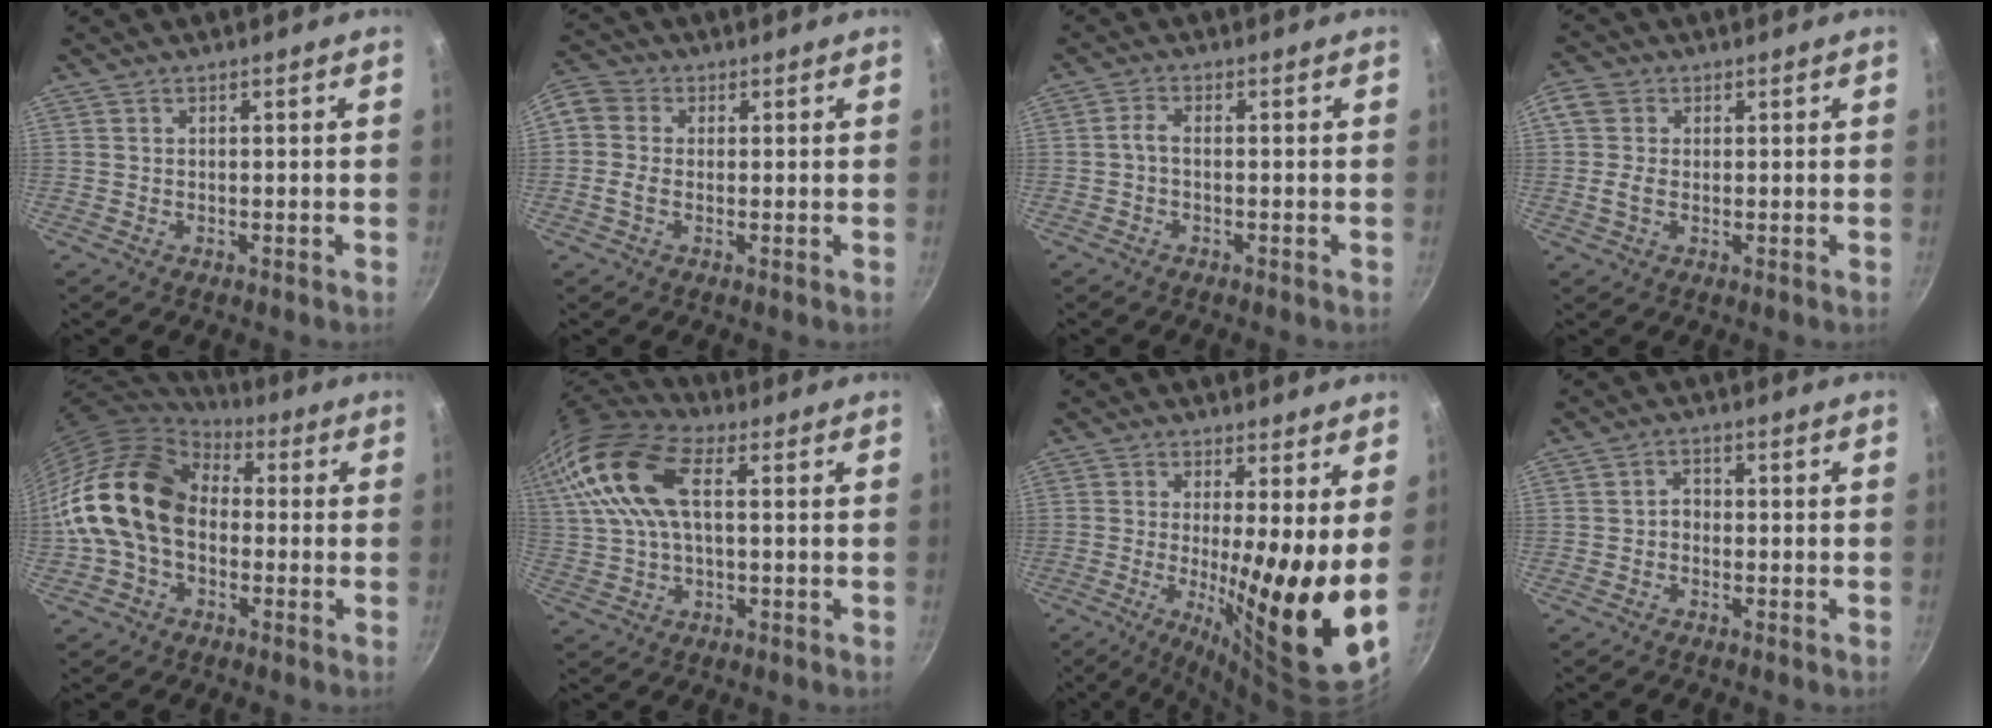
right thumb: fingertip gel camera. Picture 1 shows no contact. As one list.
[{"total": 6.7, "force": [-0.2, 5.3, 4.2], "torque": [-0.092, 0.025, -0.020]}, {"total": 2.1, "force": [-0.6, 0.8, 1.9], "torque": [-0.050, 0.011, -0.018]}, {"total": 4.5, "force": [0.1, 3.4, 2.9], "torque": [-0.056, 0.002, -0.009]}, {"total": 18.0, "force": [-0.1, 12.9, 12.5], "torque": [-0.206, 0.039, -0.014]}, {"total": 15.8, "force": [4.6, 7.9, 12.8], "torque": [-0.260, 0.027, 0.079]}, {"total": 15.1, "force": [0.4, 2.1, 14.9], "torque": [-0.218, -0.040, 0.006]}, {"total": 1.9, "force": [-0.7, 1.4, 1.0], "torque": [-0.010, 0.014, -0.016]}]